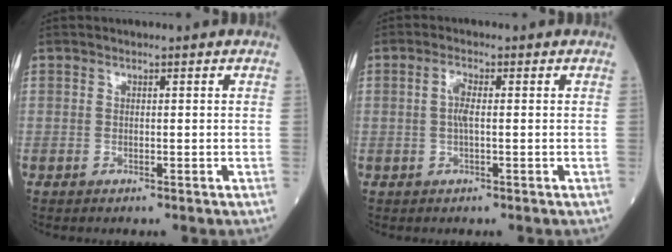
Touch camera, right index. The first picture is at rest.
{"total": 2.4, "force": [0.1, 0.4, 2.4], "torque": [-0.053, 0.003, 0.003]}